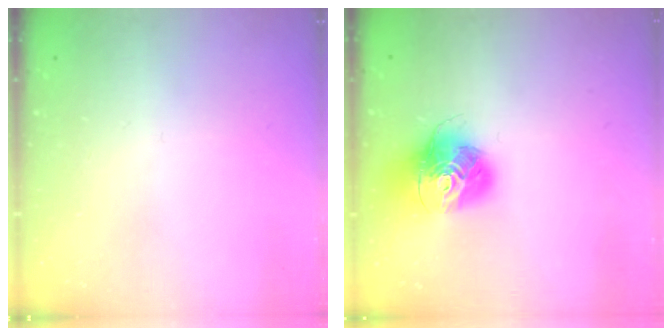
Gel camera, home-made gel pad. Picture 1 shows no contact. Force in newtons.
{"total": 16.9, "press": 16.9, "slide": 1.7}